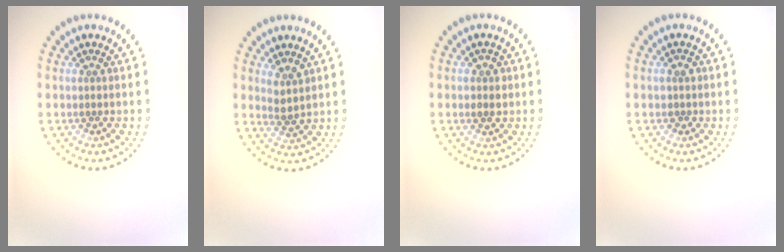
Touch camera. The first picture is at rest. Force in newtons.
{"total": 1.8, "press": 1.5, "slide": 1.0}
{"total": 1.5, "press": 1.4, "slide": 0.4}
{"total": 1.2, "press": 1.1, "slide": 0.4}